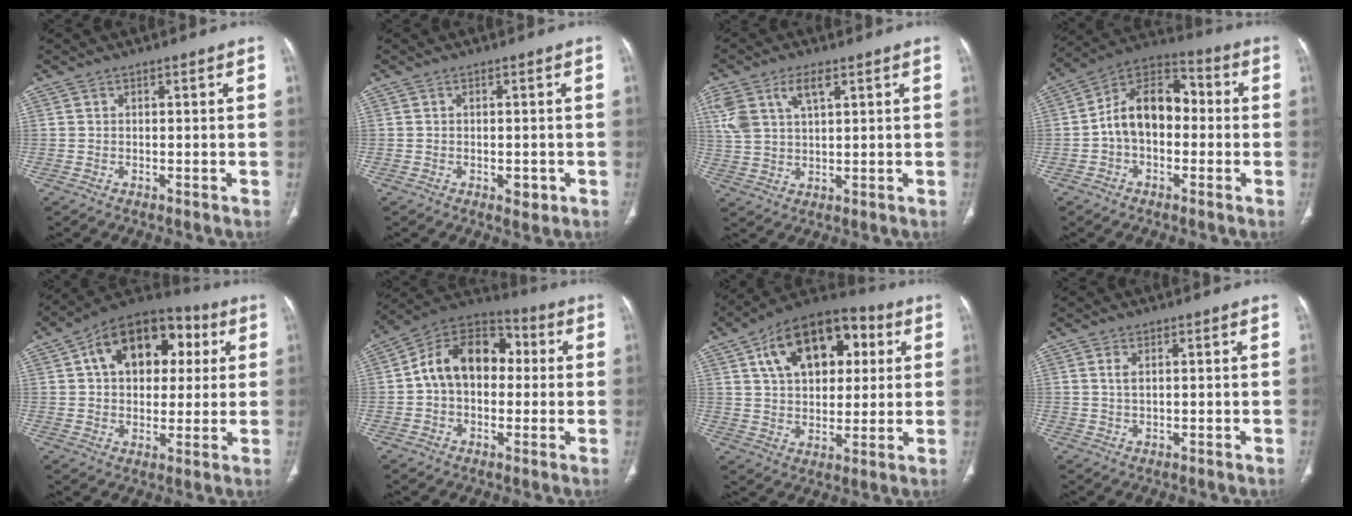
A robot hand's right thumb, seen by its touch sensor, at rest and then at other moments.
{"total": 2.2, "force": [-0.7, 1.3, 1.6], "torque": [-0.012, 0.001, -0.004]}
{"total": 8.9, "force": [4.0, 4.5, 6.6], "torque": [-0.143, 0.005, 0.085]}
{"total": 13.2, "force": [-0.8, 8.8, 9.8], "torque": [-0.141, 0.044, -0.027]}
{"total": 18.6, "force": [5.1, 12.3, 13.0], "torque": [-0.156, 0.020, 0.073]}
{"total": 15.8, "force": [1.4, 11.0, 11.2], "torque": [-0.152, 0.042, 0.010]}
{"total": 19.5, "force": [6.6, 11.8, 14.1], "torque": [-0.180, 0.007, 0.101]}
{"total": 1.8, "force": [0.7, 0.8, 1.5], "torque": [-0.034, 0.002, 0.019]}